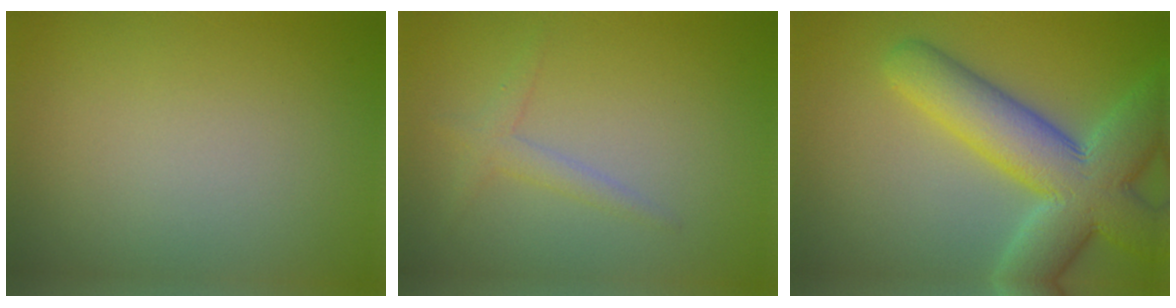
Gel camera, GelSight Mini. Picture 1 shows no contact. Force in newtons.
{"total": 1.6, "press": 1.6, "slide": 0.0}
{"total": 10.7, "press": 10.7, "slide": 0.8}